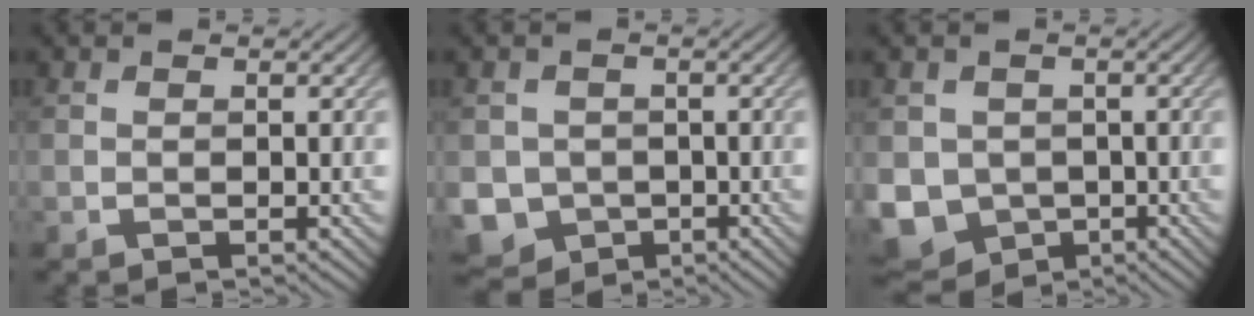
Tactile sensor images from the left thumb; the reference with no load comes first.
{"total": 5.9, "force": [-1.7, 5.3, 2.0], "torque": [-0.055, -0.026, -0.037]}
{"total": 7.3, "force": [-1.4, 6.4, 3.3], "torque": [-0.089, -0.029, -0.028]}